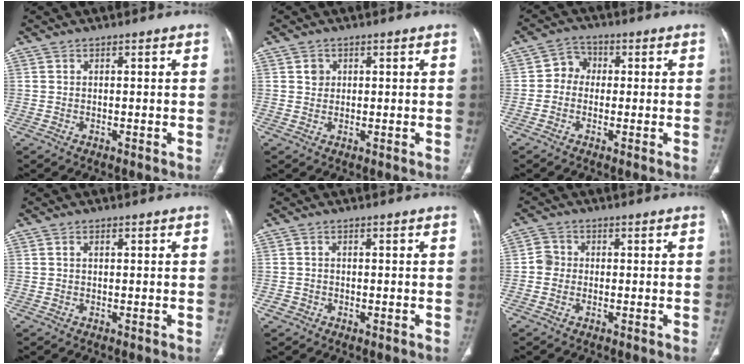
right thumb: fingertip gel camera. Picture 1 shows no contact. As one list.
[{"total": 1.9, "force": [0.6, 1.7, 0.6], "torque": [-0.001, -0.002, 0.009]}, {"total": 4.5, "force": [-0.2, 4.0, 2.0], "torque": [-0.011, 0.013, -0.016]}, {"total": 0.9, "force": [0.3, 0.5, 0.6], "torque": [-0.013, 0.003, 0.006]}, {"total": 1.4, "force": [-0.5, 1.3, 0.3], "torque": [-0.005, 0.005, -0.011]}, {"total": 2.9, "force": [-0.3, 2.7, 0.9], "torque": [-0.002, 0.008, -0.011]}]